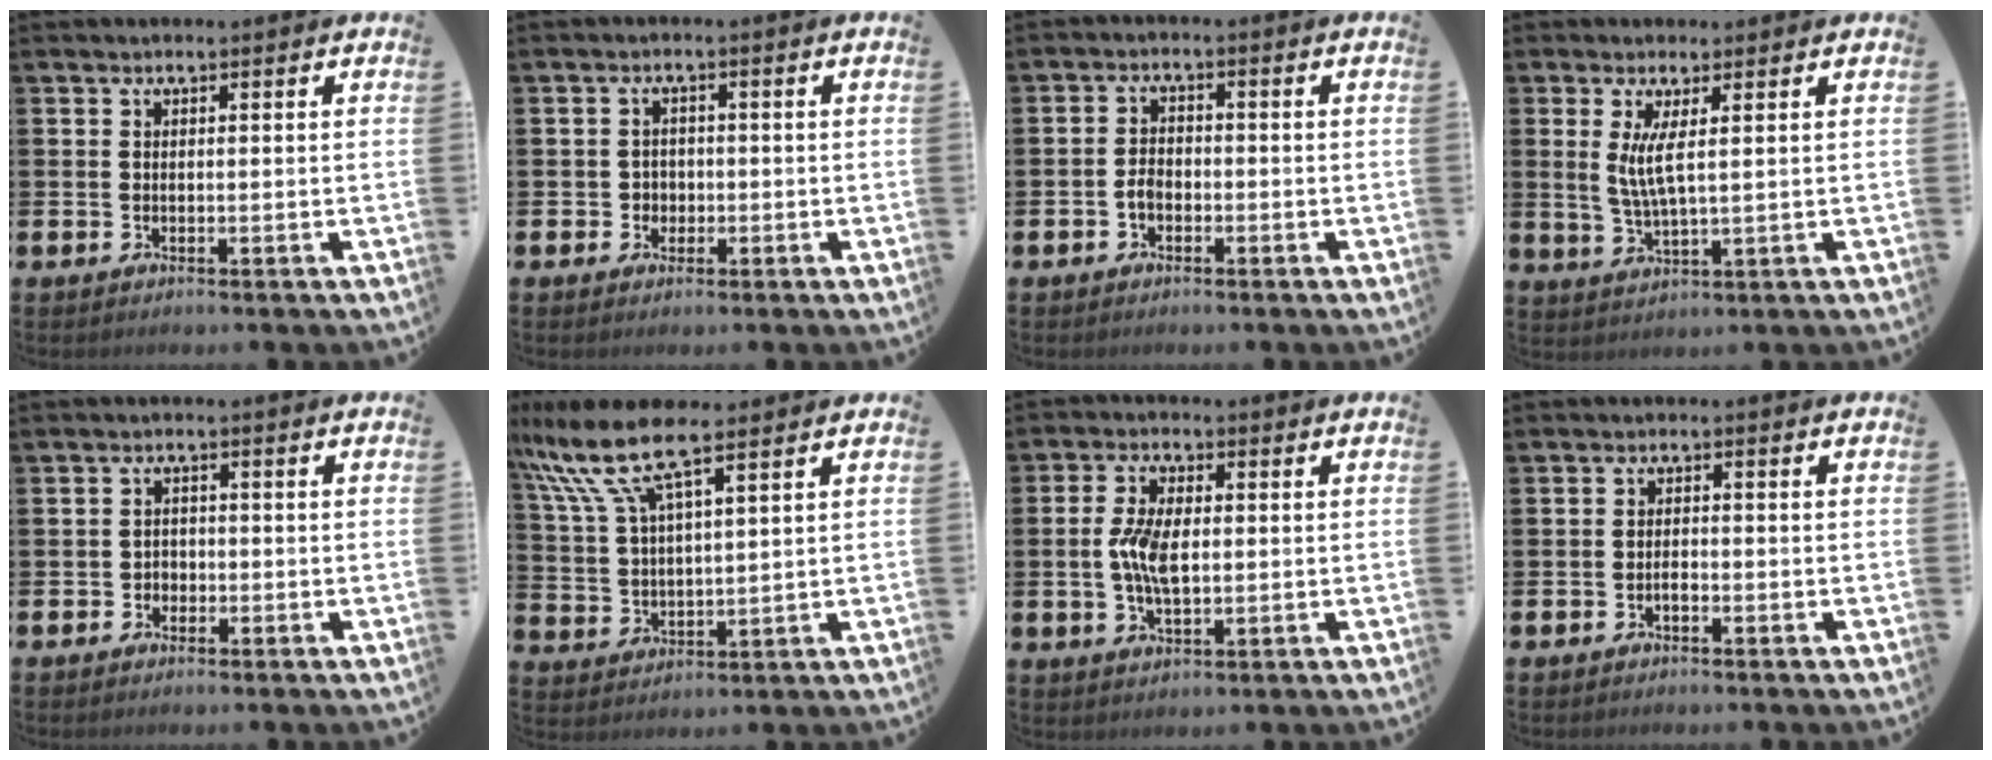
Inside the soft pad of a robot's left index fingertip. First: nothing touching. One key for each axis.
{"total": 1.9, "fx": -0.3, "fy": 1.8, "fz": 0.3, "tx": 0.004, "ty": 0.000, "tz": -0.014}
{"total": 2.1, "fx": -1.0, "fy": 1.5, "fz": 1.2, "tx": -0.014, "ty": 0.001, "tz": -0.022}
{"total": 4.2, "fx": 1.8, "fy": 0.7, "fz": 3.7, "tx": -0.070, "ty": -0.007, "tz": 0.029}
{"total": 1.6, "fx": -0.9, "fy": 1.4, "fz": 0.2, "tx": -0.007, "ty": 0.004, "tz": -0.021}
{"total": 10.6, "fx": 7.9, "fy": 2.7, "fz": 6.5, "tx": -0.155, "ty": -0.021, "tz": 0.139}
{"total": 6.1, "fx": 0.3, "fy": 2.9, "fz": 5.3, "tx": -0.100, "ty": -0.003, "tz": -0.004}
{"total": 1.2, "fx": -0.7, "fy": 0.4, "fz": 0.8, "tx": -0.008, "ty": -0.005, "tz": -0.016}